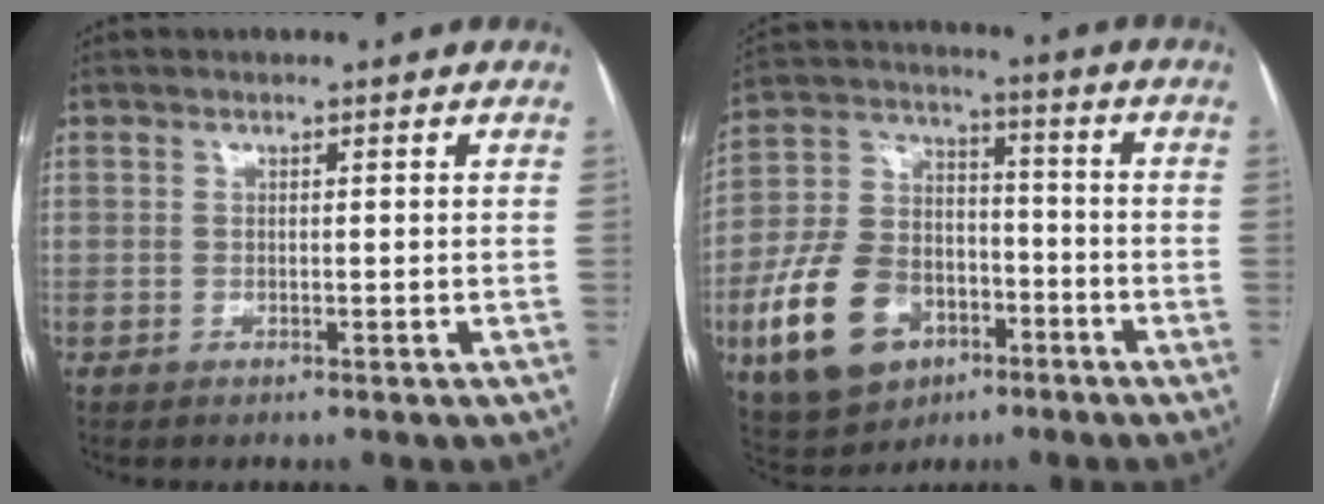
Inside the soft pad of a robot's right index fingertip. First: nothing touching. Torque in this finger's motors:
{"motor_torque": [1.32, -0.59, 0.04, -0.21]}